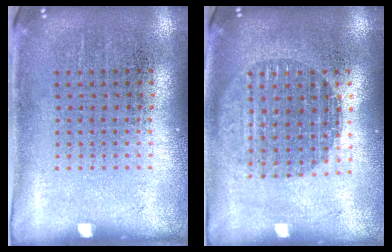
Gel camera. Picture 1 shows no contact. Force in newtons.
{"total": 1.7, "press": 1.5, "slide": 0.8}